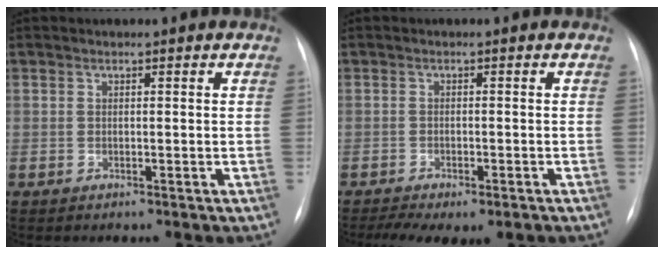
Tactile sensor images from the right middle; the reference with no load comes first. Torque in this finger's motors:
{"motor_torque": [0.82, -0.78, 0.12, 0.05]}